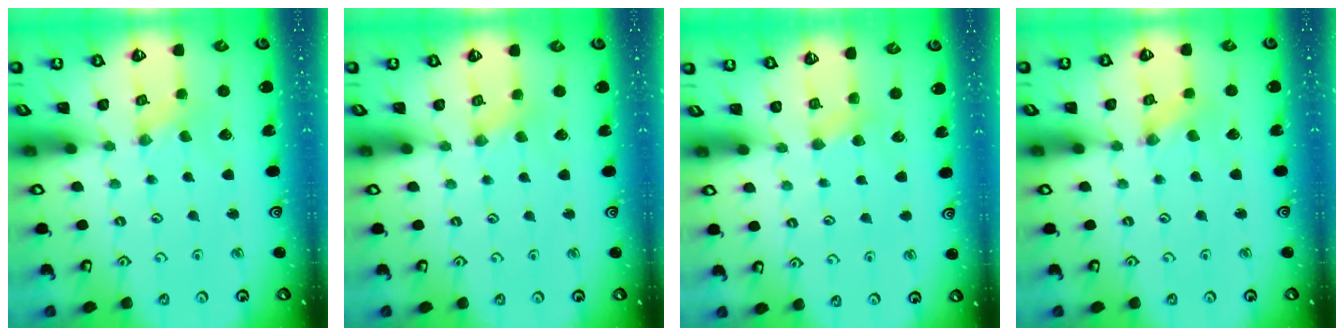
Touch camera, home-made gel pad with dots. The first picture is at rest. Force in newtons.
{"total": 1.6, "press": 1.5, "slide": 0.4}
{"total": 2.9, "press": 2.9, "slide": 0.5}
{"total": 1.4, "press": 1.3, "slide": 0.3}